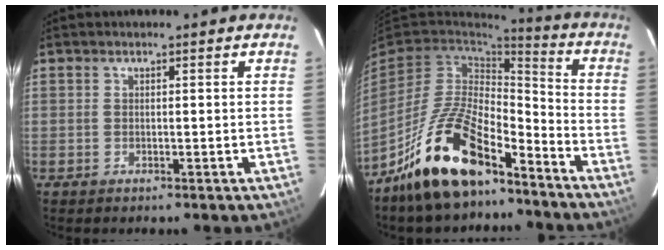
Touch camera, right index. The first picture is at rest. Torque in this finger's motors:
{"motor_torque": [0.89, -0.84, 1.06, 0.21]}